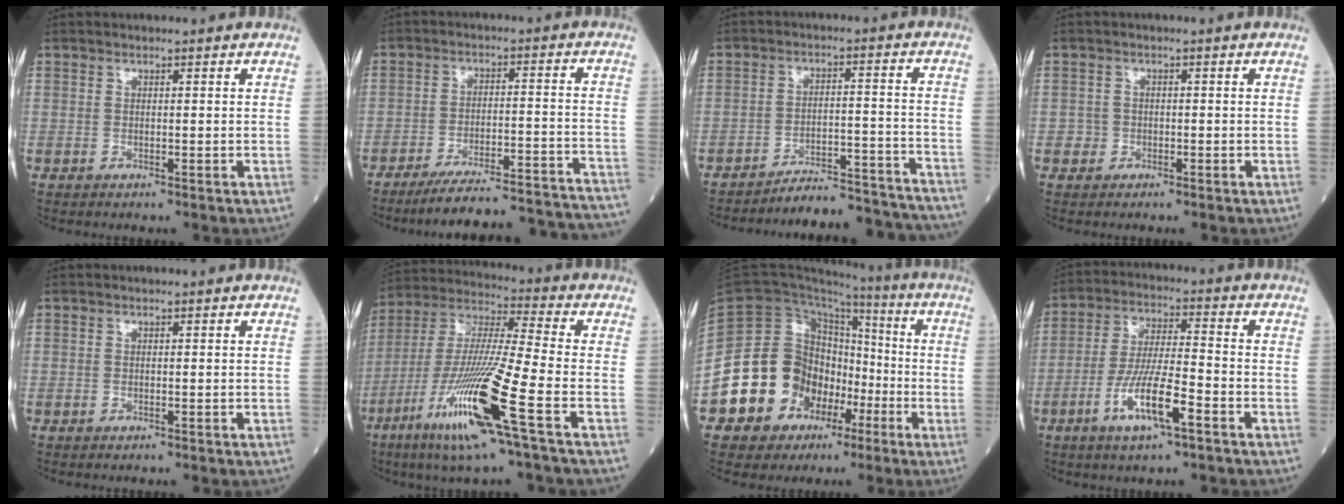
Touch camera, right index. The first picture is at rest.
{"total": 24.3, "force": [-22.9, 0.3, 8.0], "torque": [-0.062, -0.009, -0.301]}
{"total": 16.0, "force": [-15.8, 0.8, 2.5], "torque": [-0.015, 0.022, -0.207]}
{"total": 1.2, "force": [-0.1, 1.2, -0.1], "torque": [0.010, 0.009, -0.007]}
{"total": 0.0}
{"total": 17.8, "force": [-8.0, -0.5, 15.9], "torque": [-0.340, -0.036, -0.157]}
{"total": 15.2, "force": [-5.2, 12.3, 7.2], "torque": [-0.128, 0.061, -0.081]}
{"total": 9.7, "force": [-4.5, 1.3, 8.5], "torque": [-0.168, -0.007, -0.083]}